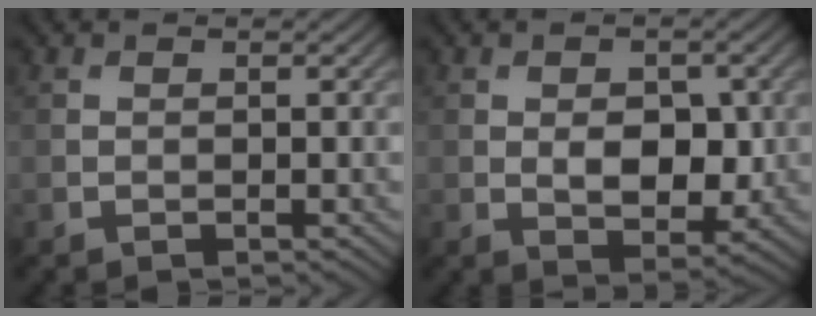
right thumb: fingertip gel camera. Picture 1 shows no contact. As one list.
[{"total": 5.2, "force": [-0.1, 3.2, 4.1], "torque": [-0.067, -0.008, 0.001]}]